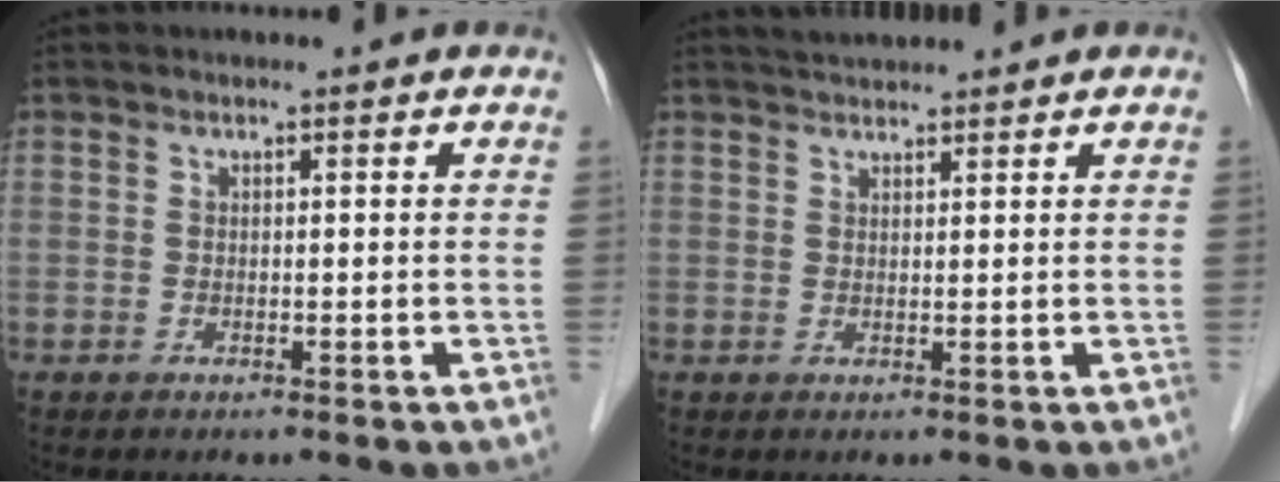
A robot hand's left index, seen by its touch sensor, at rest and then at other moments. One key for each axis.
{"total": 2.5, "fx": 2.5, "fy": 0.2, "fz": 0.4, "tx": -0.010, "ty": 0.023, "tz": 0.046}